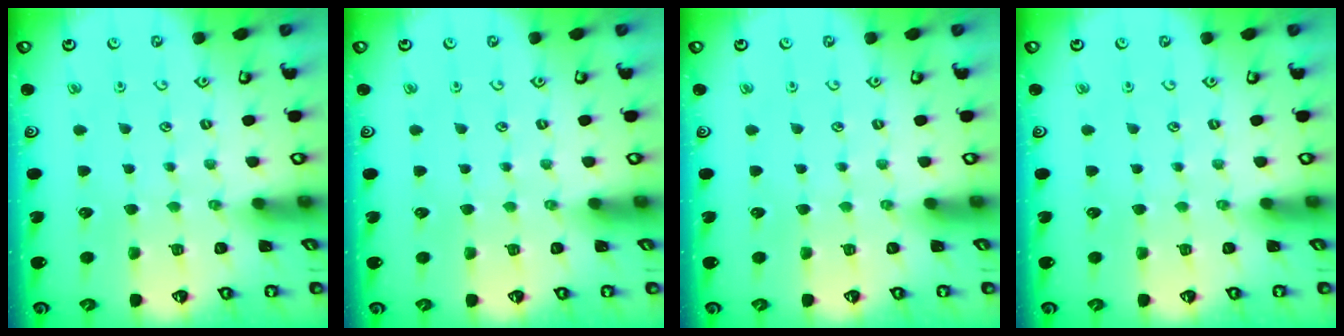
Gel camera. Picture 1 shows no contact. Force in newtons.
{"total": 0.0}
{"total": 0.0}
{"total": 0.0}